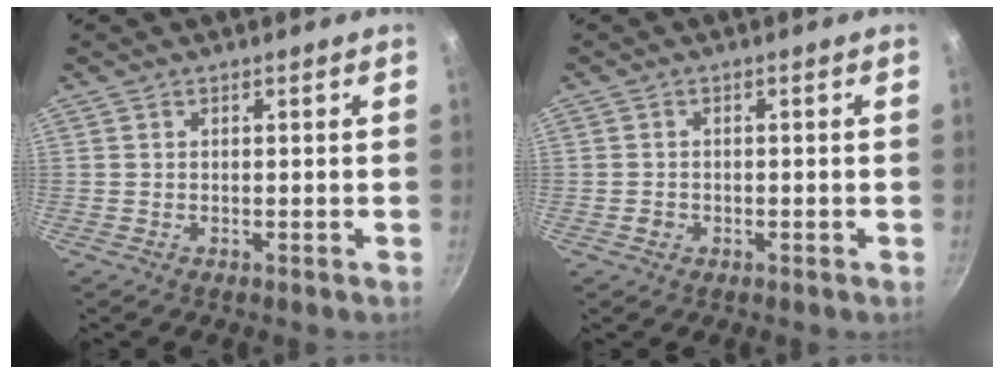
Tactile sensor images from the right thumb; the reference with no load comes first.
{"total": 1.5, "force": [-0.6, 1.2, 0.6], "torque": [-0.008, 0.006, -0.007]}